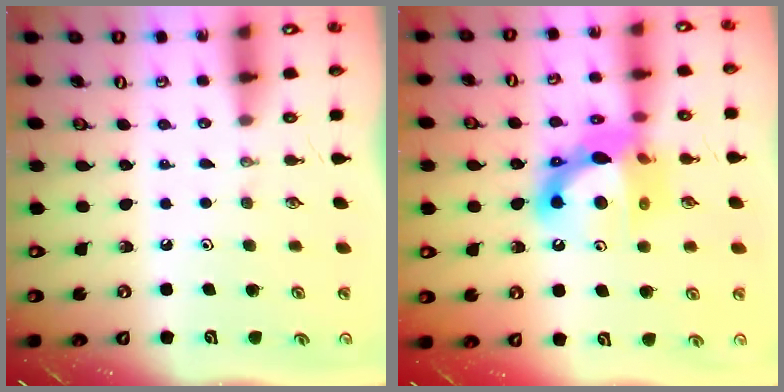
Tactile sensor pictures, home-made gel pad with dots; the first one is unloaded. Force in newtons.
{"total": 14.9, "press": 14.8, "slide": 1.4}